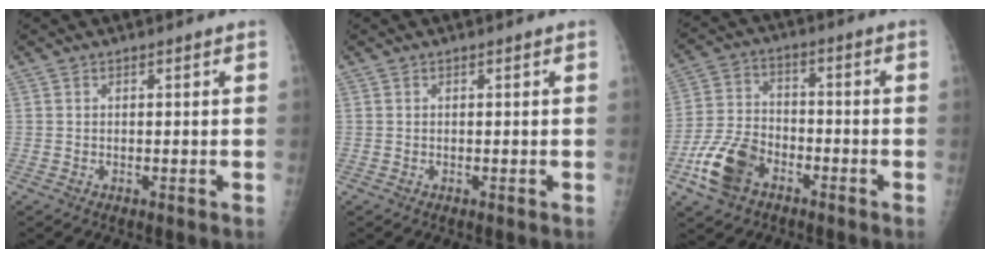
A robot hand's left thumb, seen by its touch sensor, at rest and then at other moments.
{"total": 0.0}
{"total": 10.9, "force": [-5.6, 7.0, 6.3], "torque": [-0.119, 0.026, -0.108]}